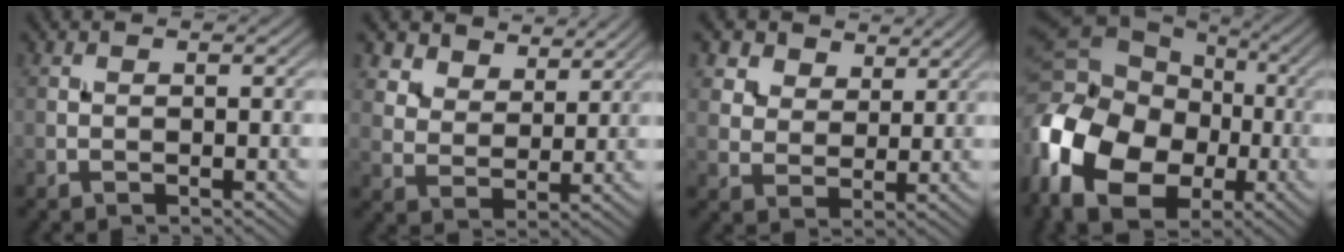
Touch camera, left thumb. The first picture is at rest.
{"total": 7.4, "force": [5.7, 3.9, 2.6], "torque": [-0.071, -0.025, 0.125]}
{"total": 8.0, "force": [5.5, 4.9, 3.1], "torque": [-0.097, -0.015, 0.112]}
{"total": 18.8, "force": [-4.2, 13.6, 12.3], "torque": [-0.296, -0.021, -0.074]}